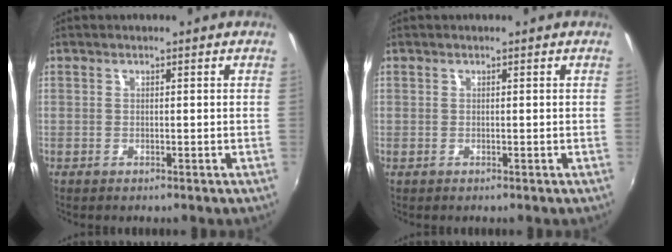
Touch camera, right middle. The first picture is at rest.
{"total": 0.0}